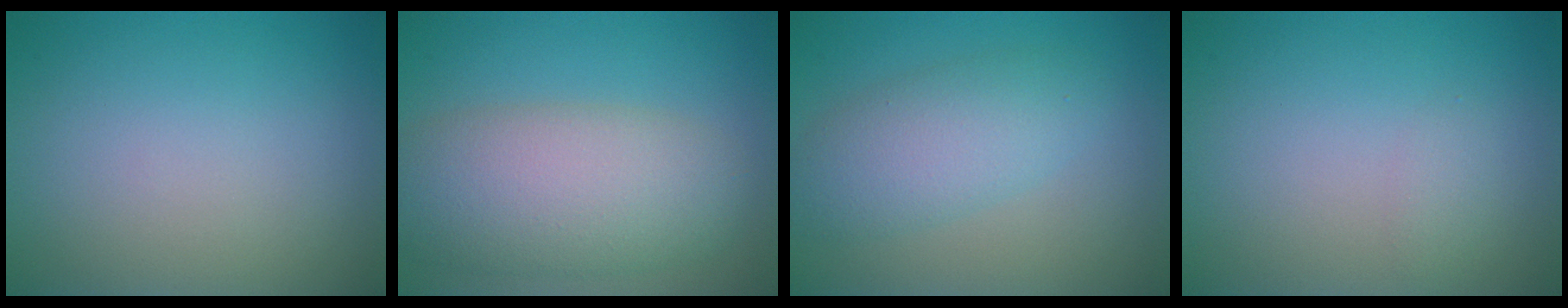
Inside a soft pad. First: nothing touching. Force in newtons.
{"total": 7.7, "press": 7.6, "slide": 0.4}
{"total": 4.4, "press": 4.4, "slide": 0.1}
{"total": 0.8, "press": 0.8, "slide": 0.0}